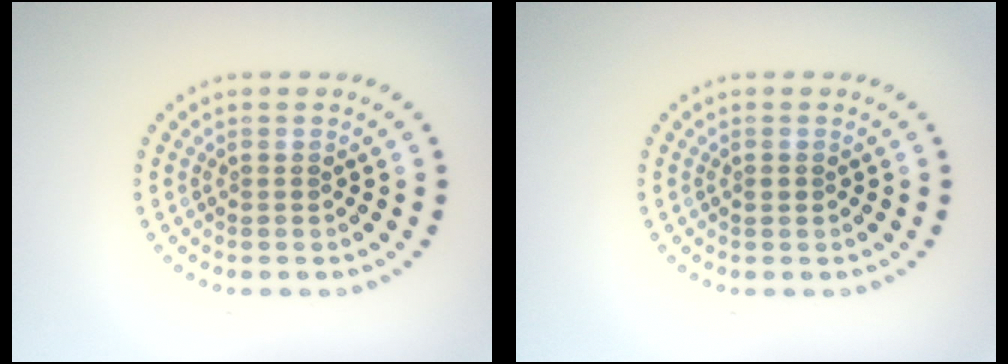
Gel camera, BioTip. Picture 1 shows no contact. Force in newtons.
{"total": 0.5, "press": 0.5, "slide": 0.1}